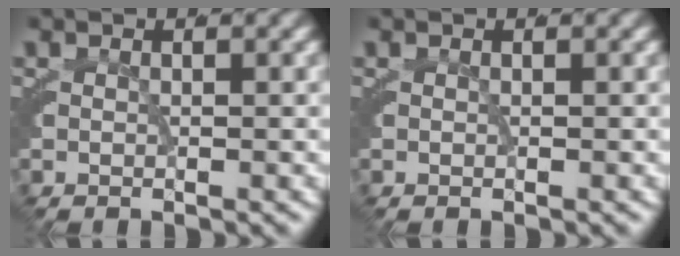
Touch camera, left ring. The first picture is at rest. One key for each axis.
{"total": 0.0}